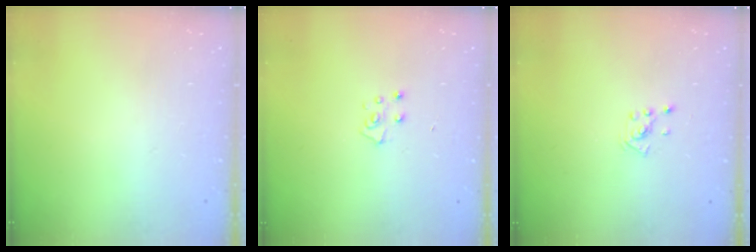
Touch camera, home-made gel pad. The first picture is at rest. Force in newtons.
{"total": 5.3, "press": 5.3, "slide": 0.5}
{"total": 2.0, "press": 2.0, "slide": 0.6}